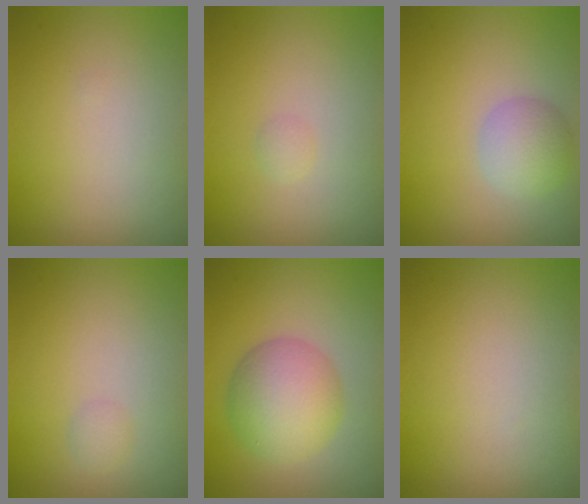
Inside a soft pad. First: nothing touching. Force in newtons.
{"total": 0.6, "press": 0.6, "slide": 0.0}
{"total": 3.0, "press": 3.0, "slide": 0.2}
{"total": 0.8, "press": 0.8, "slide": 0.1}
{"total": 6.0, "press": 6.0, "slide": 0.1}
{"total": 0.0}